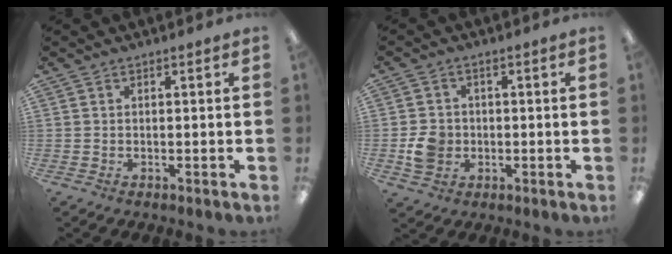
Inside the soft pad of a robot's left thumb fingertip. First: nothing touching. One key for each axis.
{"total": 5.5, "fx": -1.0, "fy": 4.8, "fz": 2.4, "tx": -0.040, "ty": 0.005, "tz": -0.016}